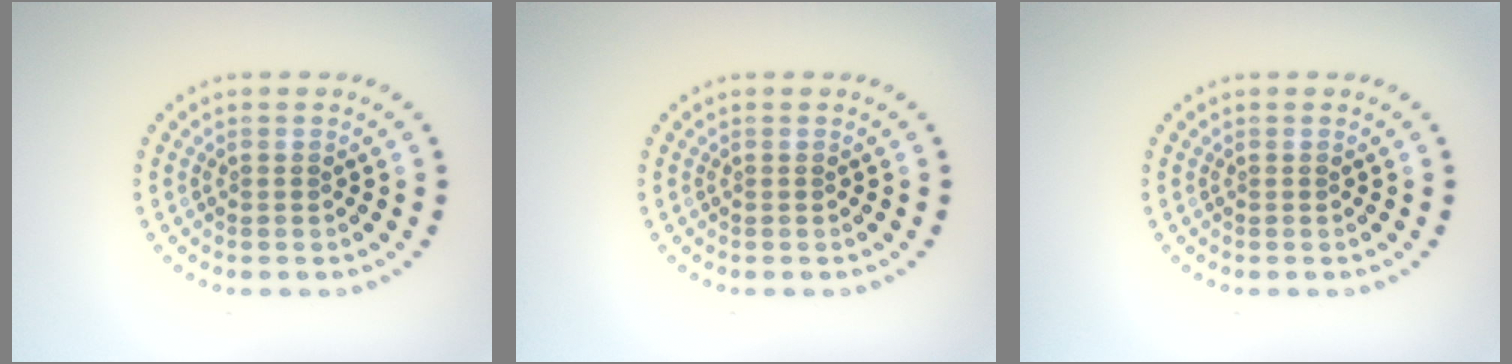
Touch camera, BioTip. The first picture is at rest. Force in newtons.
{"total": 0.0}
{"total": 0.0}